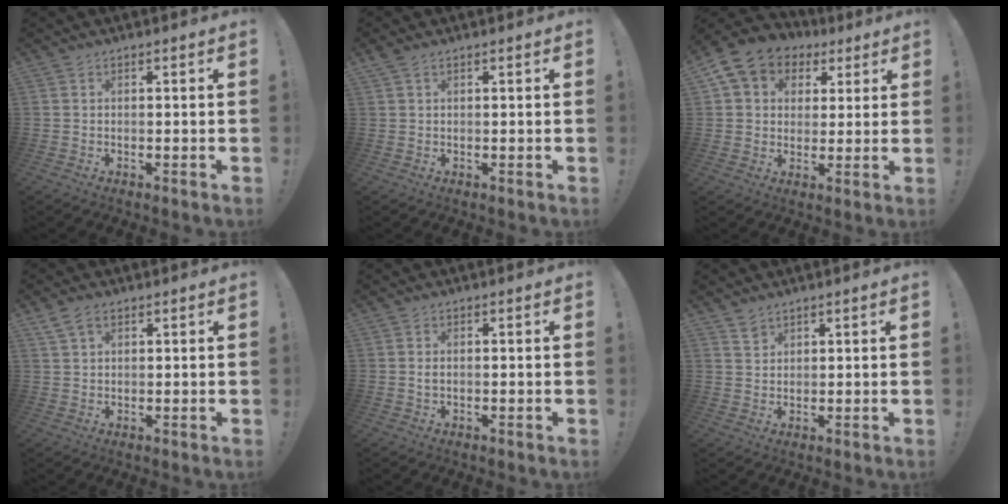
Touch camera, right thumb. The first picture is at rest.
{"total": 1.3, "force": [0.8, 0.7, 0.8], "torque": [-0.017, 0.002, 0.015]}
{"total": 10.0, "force": [4.0, 8.3, 3.8], "torque": [-0.058, -0.018, 0.081]}
{"total": 4.4, "force": [2.6, 2.5, 2.5], "torque": [-0.049, -0.002, 0.051]}
{"total": 0.9, "force": [-0.1, 0.4, 0.8], "torque": [-0.015, 0.003, -0.003]}
{"total": 2.9, "force": [2.3, 1.7, 0.6], "torque": [-0.001, -0.017, 0.042]}